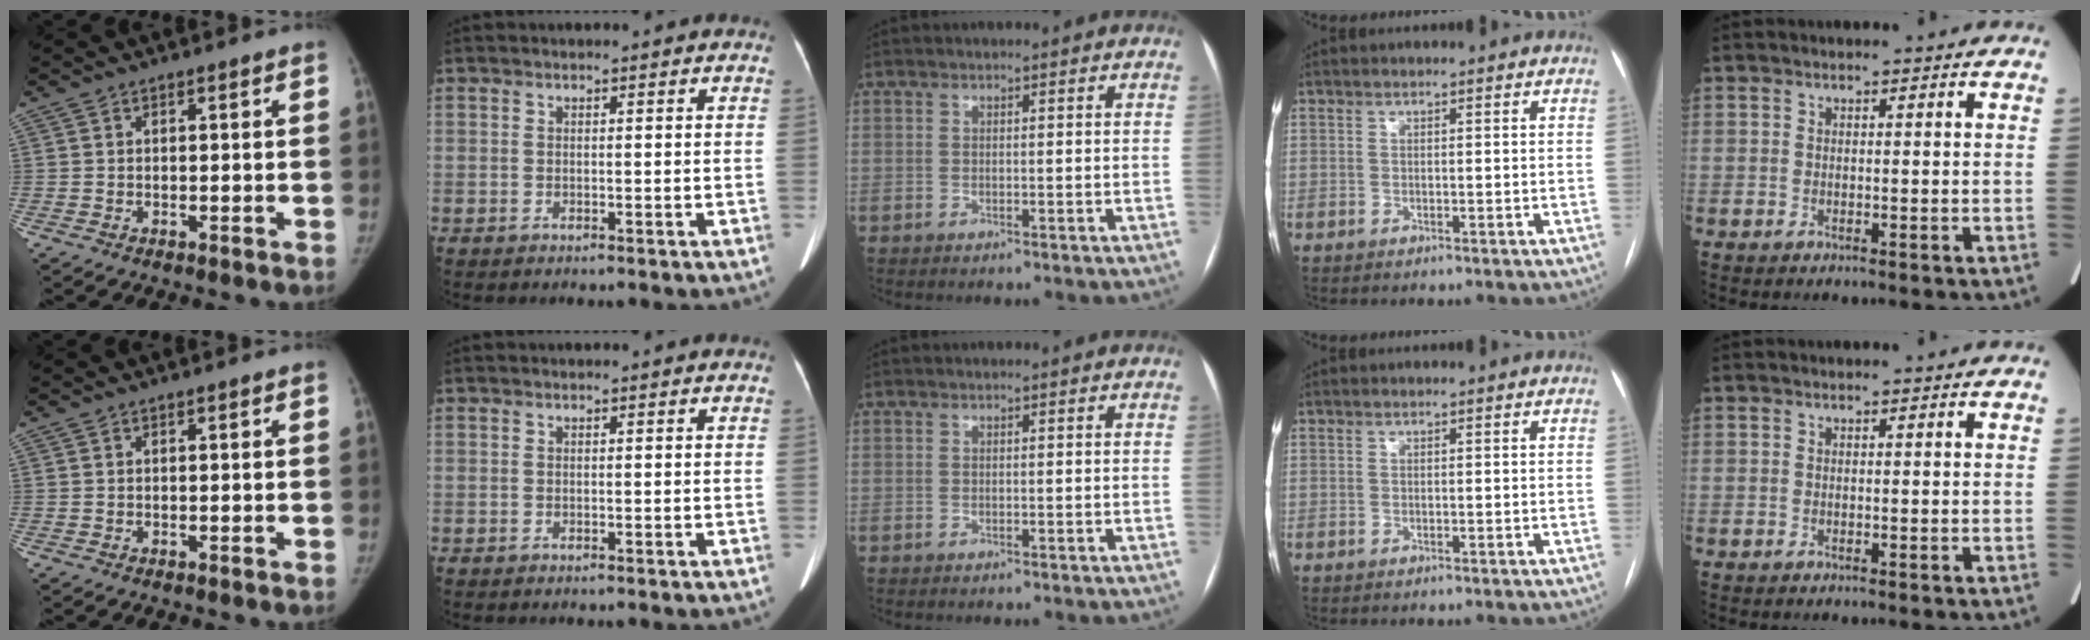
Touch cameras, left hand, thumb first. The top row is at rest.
{}